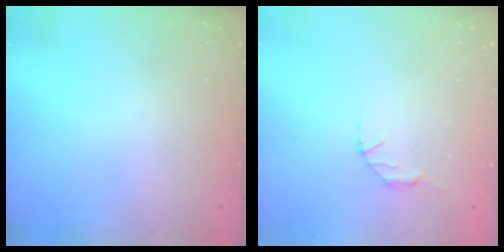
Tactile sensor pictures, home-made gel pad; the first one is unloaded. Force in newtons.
{"total": 2.8, "press": 2.8, "slide": 0.4}